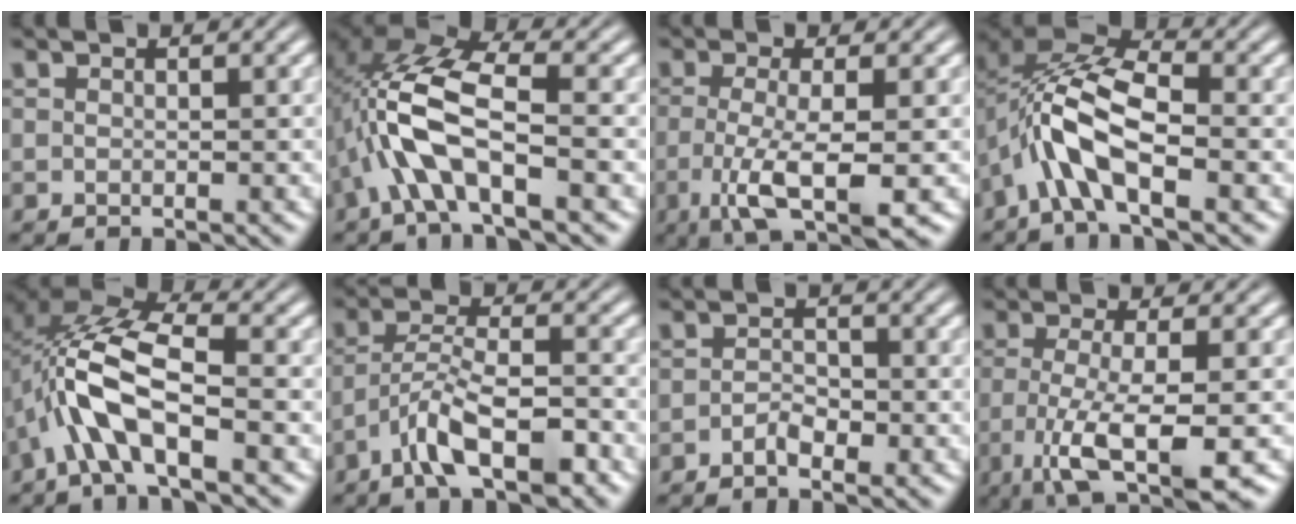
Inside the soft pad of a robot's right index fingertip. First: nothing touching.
{"total": 7.7, "force": [0.7, 3.7, 6.8], "torque": [-0.148, -0.008, 0.014]}
{"total": 6.7, "force": [-2.0, 1.8, 6.2], "torque": [-0.115, -0.034, -0.014]}
{"total": 9.5, "force": [0.2, 6.4, 7.1], "torque": [-0.137, -0.009, -0.008]}
{"total": 8.0, "force": [0.4, 4.5, 6.6], "torque": [-0.138, -0.011, 0.007]}
{"total": 4.7, "force": [-1.9, 1.8, 3.9], "torque": [-0.068, -0.010, -0.031]}
{"total": 1.4, "force": [-1.2, -0.1, 0.7], "torque": [0.002, -0.006, -0.021]}
{"total": 8.2, "force": [-3.0, 2.8, 7.1], "torque": [-0.138, -0.045, -0.024]}